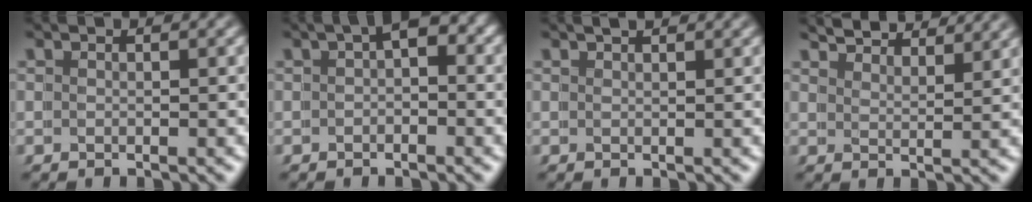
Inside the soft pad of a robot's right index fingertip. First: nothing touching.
{"total": 2.8, "force": [0.7, 1.5, 2.3], "torque": [-0.025, 0.008, 0.005]}
{"total": 1.3, "force": [1.1, -0.5, 0.5], "torque": [0.001, 0.007, 0.016]}
{"total": 4.9, "force": [4.8, -0.5, 0.7], "torque": [-0.004, 0.008, 0.076]}